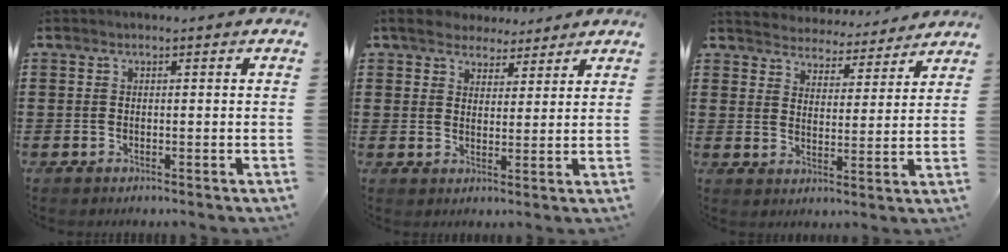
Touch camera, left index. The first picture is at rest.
{"total": 5.0, "force": [4.4, 2.3, 0.8], "torque": [-0.038, -0.001, 0.080]}
{"total": 4.4, "force": [4.3, 0.0, -0.7], "torque": [-0.012, -0.038, 0.073]}